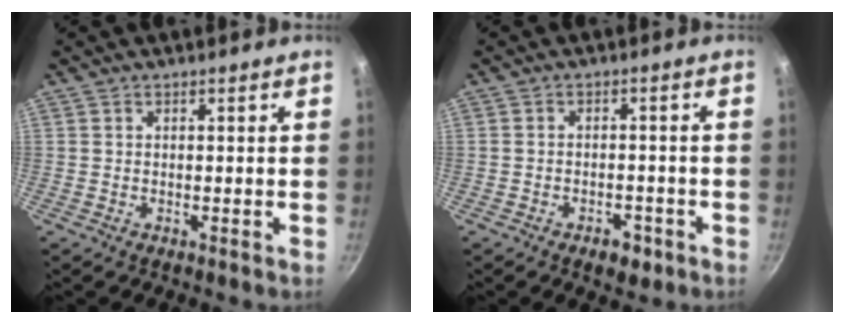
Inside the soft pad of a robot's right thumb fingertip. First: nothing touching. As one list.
[{"total": 4.3, "force": [-2.4, 2.5, 2.5], "torque": [-0.026, 0.021, -0.025]}]